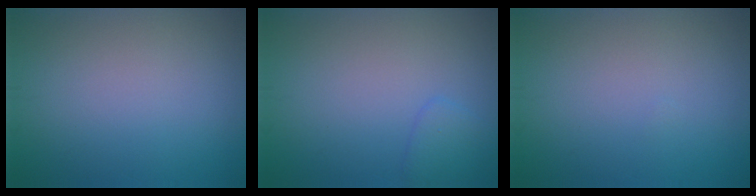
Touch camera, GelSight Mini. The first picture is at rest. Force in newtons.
{"total": 1.5, "press": 1.5, "slide": 0.0}
{"total": 0.0}